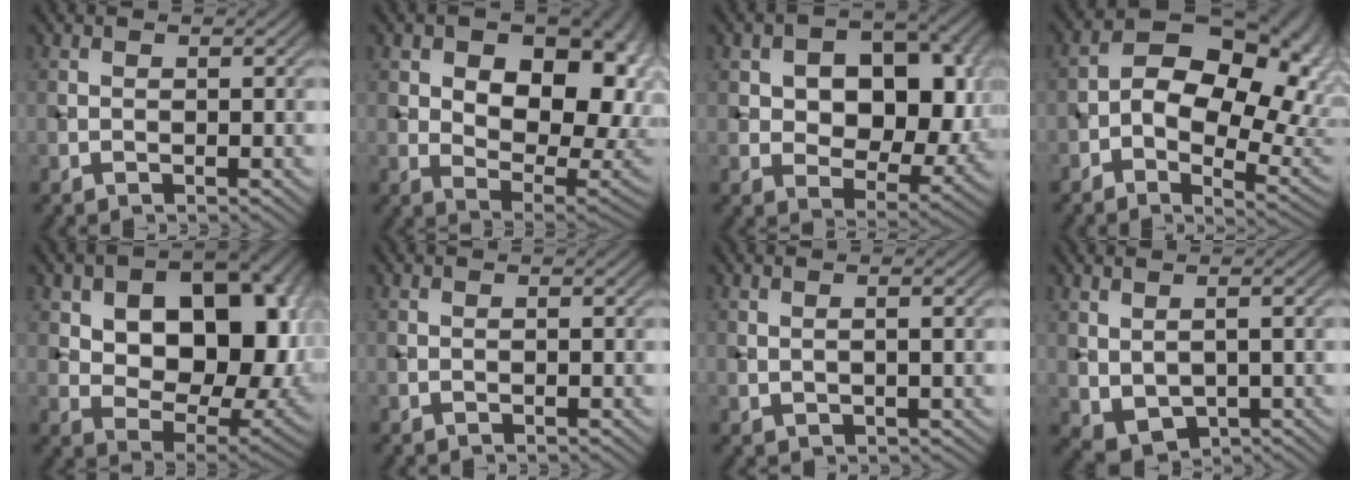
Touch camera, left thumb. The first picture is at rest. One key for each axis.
{"total": 15.2, "fx": 4.0, "fy": 9.2, "fz": 11.4, "tx": -0.156, "ty": 0.000, "tz": 0.066}
{"total": 11.5, "fx": 1.8, "fy": 7.8, "fz": 8.3, "tx": -0.124, "ty": -0.006, "tz": 0.028}
{"total": 17.5, "fx": 1.4, "fy": 11.4, "fz": 13.2, "tx": -0.172, "ty": -0.003, "tz": 0.039}
{"total": 15.7, "fx": 3.7, "fy": 10.0, "fz": 11.5, "tx": -0.157, "ty": -0.006, "tz": 0.066}
{"total": 0.0}
{"total": 1.7, "fx": 0.2, "fy": 0.4, "fz": 1.6, "tx": -0.031, "ty": 0.001, "tz": 0.006}
{"total": 5.1, "fx": 0.0, "fy": 2.7, "fz": 4.3, "tx": -0.095, "ty": -0.011, "tz": 0.013}